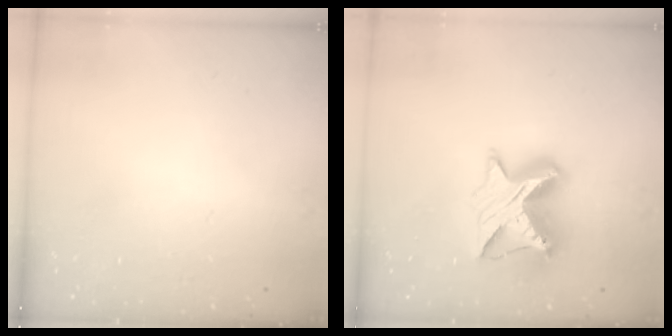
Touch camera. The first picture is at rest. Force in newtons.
{"total": 11.5, "press": 11.4, "slide": 0.7}